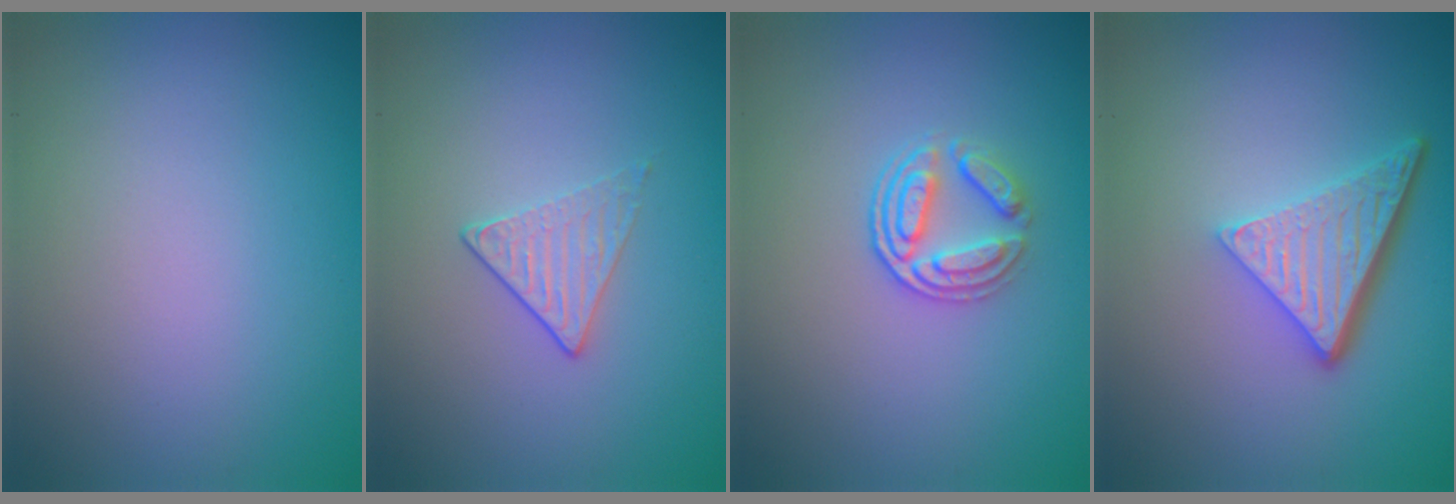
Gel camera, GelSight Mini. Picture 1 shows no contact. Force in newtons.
{"total": 1.4, "press": 1.1, "slide": 0.9}
{"total": 2.6, "press": 2.1, "slide": 1.6}
{"total": 5.1, "press": 3.6, "slide": 3.6}